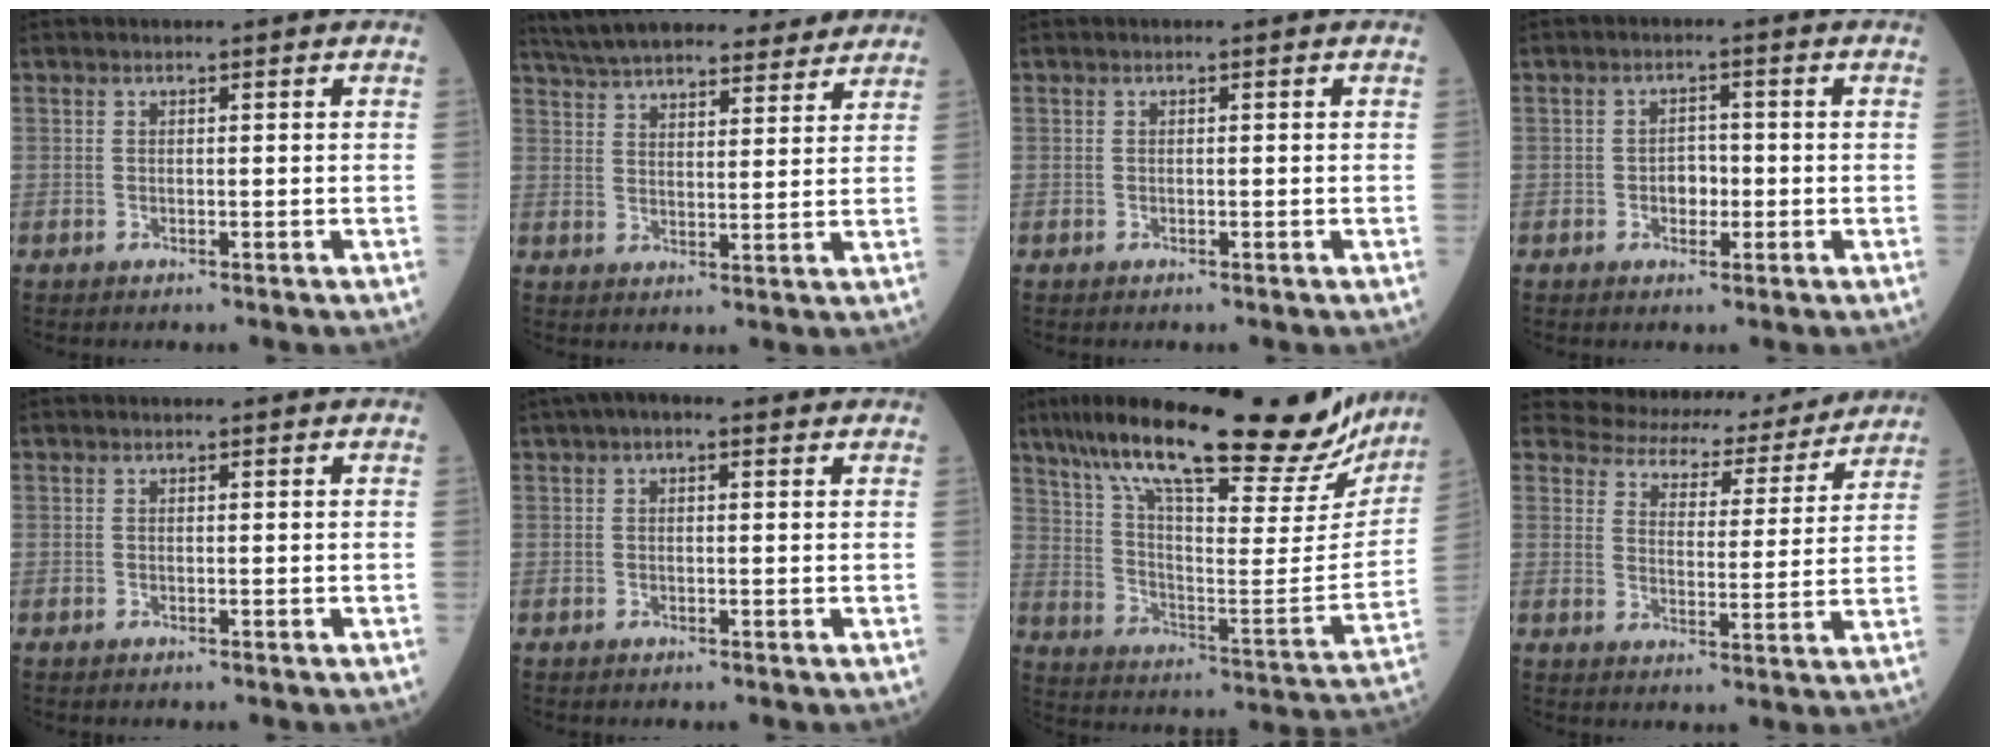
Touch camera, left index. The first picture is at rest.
{"total": 23.2, "force": [20.5, 5.5, 9.5], "torque": [-0.173, 0.032, 0.290]}
{"total": 0.0}
{"total": 2.7, "force": [-0.6, 1.9, 1.9], "torque": [-0.027, 0.006, -0.010]}
{"total": 0.0}
{"total": 4.6, "force": [2.8, 1.7, 3.3], "torque": [-0.062, 0.034, 0.040]}
{"total": 31.0, "force": [24.7, 6.6, 17.6], "torque": [-0.290, -0.009, 0.347]}
{"total": 15.4, "force": [14.1, 5.3, 2.9], "torque": [-0.028, 0.000, 0.167]}